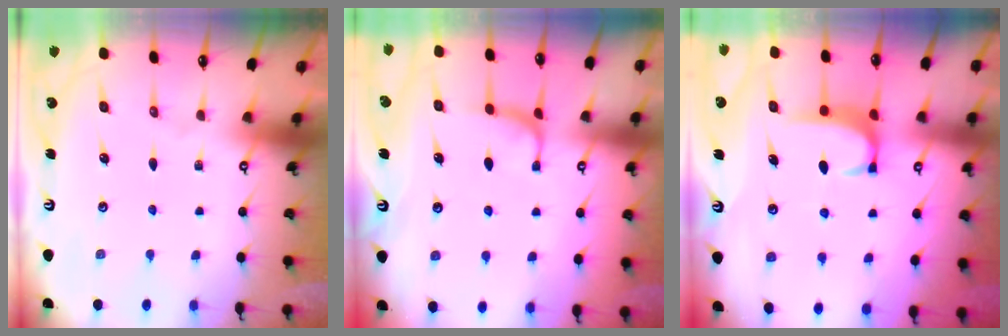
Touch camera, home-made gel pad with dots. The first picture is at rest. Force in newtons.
{"total": 2.3, "press": 2.2, "slide": 0.8}
{"total": 1.7, "press": 1.6, "slide": 0.5}